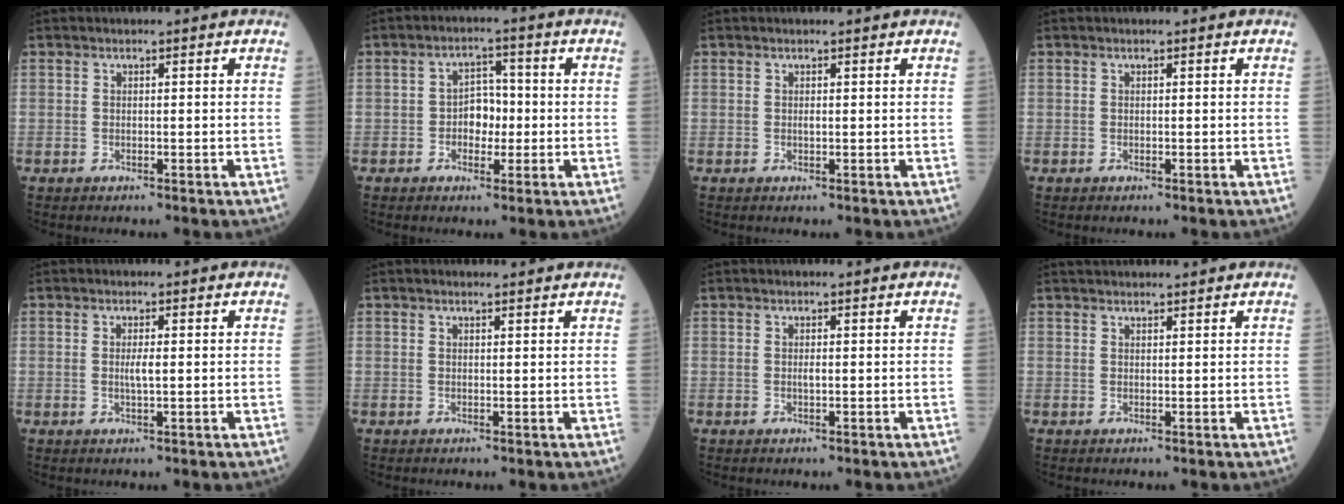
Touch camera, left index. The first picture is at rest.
{"total": 4.1, "force": [-0.6, 2.8, 3.0], "torque": [-0.046, 0.013, -0.014]}
{"total": 0.6, "force": [0.3, 0.1, 0.5], "torque": [-0.014, 0.003, 0.004]}
{"total": 0.0}
{"total": 1.7, "force": [0.2, 0.1, 1.6], "torque": [-0.035, 0.000, 0.003]}
{"total": 2.5, "force": [2.4, 0.2, 0.6], "torque": [-0.011, 0.011, 0.028]}
{"total": 0.7, "force": [0.2, 0.1, 0.6], "torque": [-0.017, 0.002, 0.003]}
{"total": 6.0, "force": [5.6, 0.8, 2.0], "torque": [-0.023, 0.036, 0.077]}